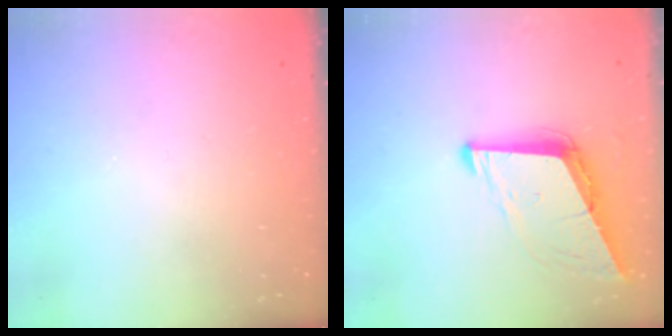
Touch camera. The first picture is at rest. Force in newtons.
{"total": 9.1, "press": 8.4, "slide": 3.5}